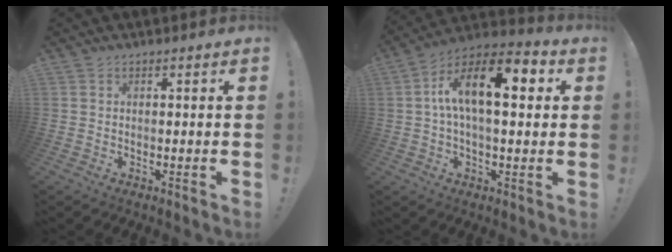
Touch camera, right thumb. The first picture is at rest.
{"total": 16.2, "force": [3.4, 7.2, 14.2], "torque": [-0.248, 0.006, 0.048]}